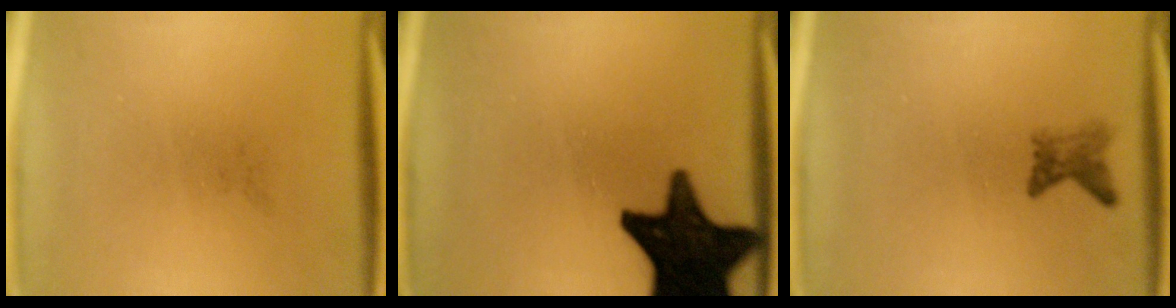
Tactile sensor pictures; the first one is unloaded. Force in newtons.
{"total": 19.0}
{"total": 1.9}